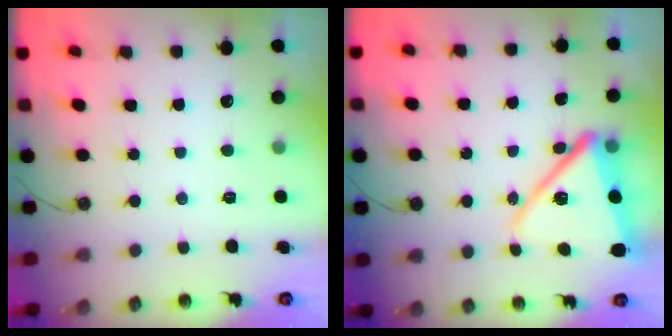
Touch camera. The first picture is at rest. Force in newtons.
{"total": 16.9, "press": 16.9, "slide": 1.5}